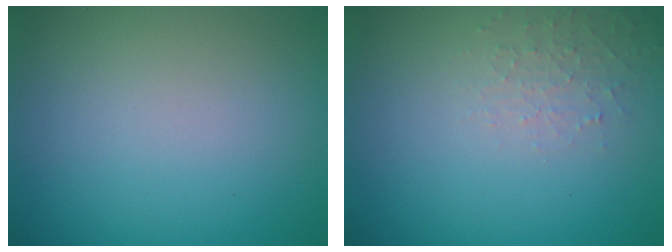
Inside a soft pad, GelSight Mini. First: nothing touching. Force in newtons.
{"total": 1.8, "press": 1.8, "slide": 0.4}